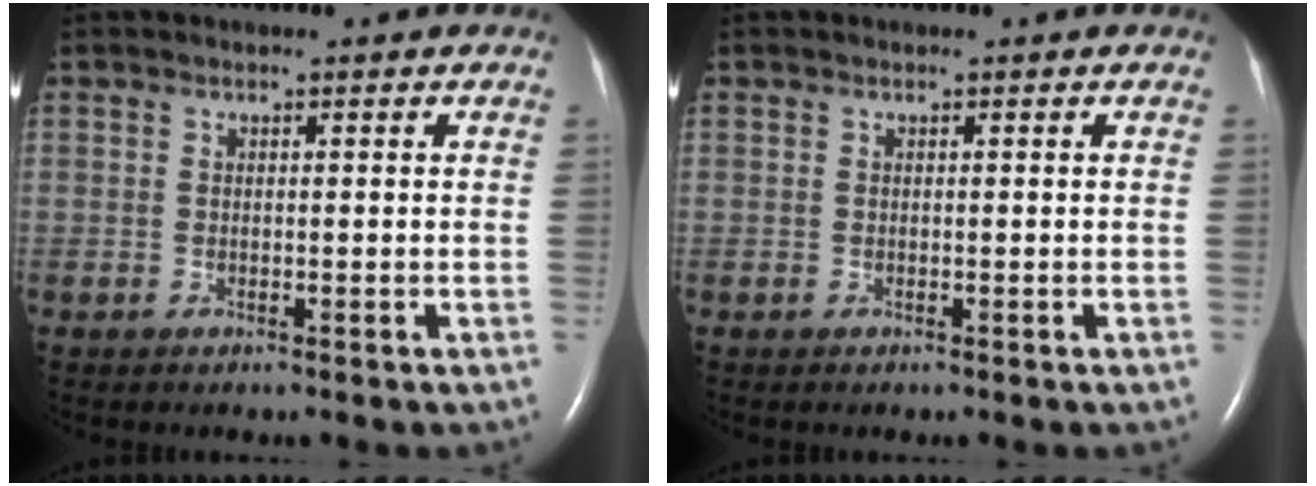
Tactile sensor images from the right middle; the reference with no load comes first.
{"total": 0.0}